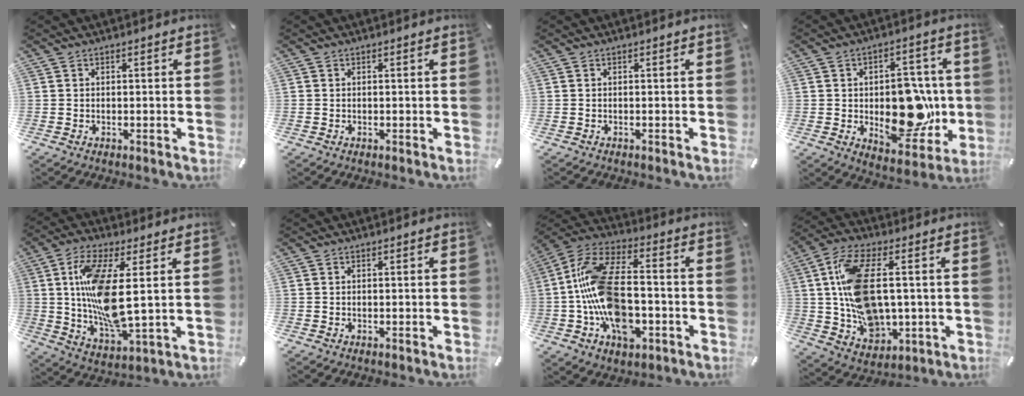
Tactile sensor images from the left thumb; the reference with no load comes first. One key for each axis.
{"total": 0.0}
{"total": 0.0}
{"total": 17.3, "fx": -1.5, "fy": 11.0, "fz": 13.2, "tx": -0.167, "ty": -0.007, "tz": -0.018}
{"total": 15.3, "fx": 2.3, "fy": 5.1, "fz": 14.3, "tx": -0.289, "ty": -0.023, "tz": 0.034}
{"total": 0.0}
{"total": 18.2, "fx": -4.3, "fy": 11.0, "fz": 13.9, "tx": -0.293, "ty": 0.017, "tz": -0.077}
{"total": 15.4, "fx": 1.1, "fy": 9.3, "fz": 12.2, "tx": -0.257, "ty": 0.005, "tz": 0.027}